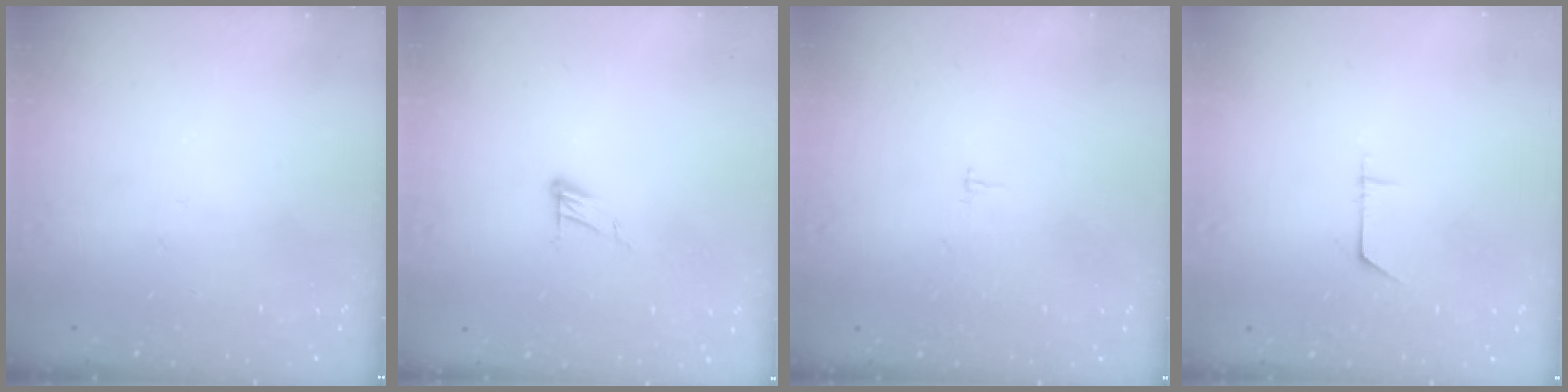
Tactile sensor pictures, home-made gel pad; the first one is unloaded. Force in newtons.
{"total": 6.5, "press": 6.5, "slide": 0.4}
{"total": 1.8, "press": 1.8, "slide": 0.1}
{"total": 5.7, "press": 5.7, "slide": 0.5}